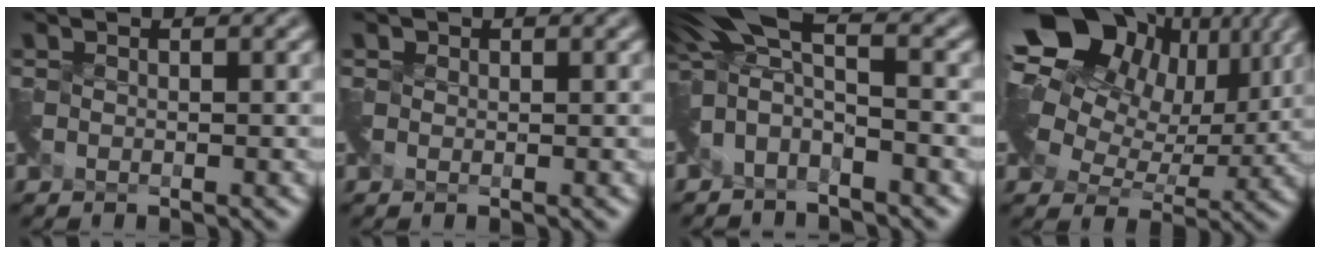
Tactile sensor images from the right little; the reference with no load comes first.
{"total": 0.6, "force": [0.0, 0.3, -0.6], "torque": [0.007, -0.001, 0.004]}
{"total": 4.8, "force": [-0.7, 2.4, 4.2], "torque": [-0.083, 0.010, -0.027]}
{"total": 14.2, "force": [6.6, 9.5, 8.3], "torque": [-0.156, 0.041, 0.098]}